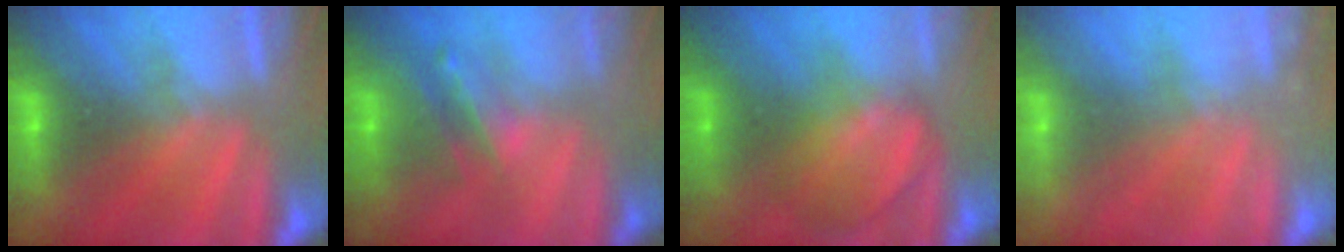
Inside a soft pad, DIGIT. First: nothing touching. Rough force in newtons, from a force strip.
{"total": 2.3}
{"total": 3.3}
{"total": 2.4}